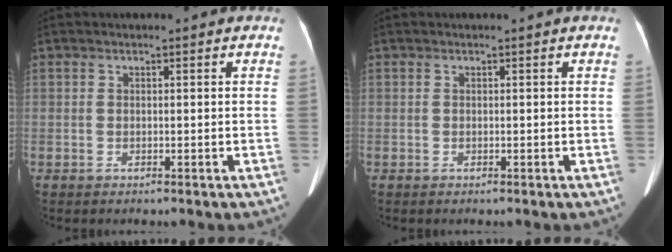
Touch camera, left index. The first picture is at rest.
{"total": 0.0}